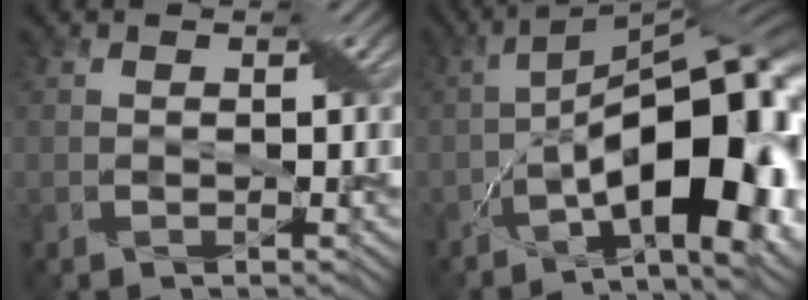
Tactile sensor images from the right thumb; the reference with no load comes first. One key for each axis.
{"total": 17.6, "fx": -5.3, "fy": 6.7, "fz": 15.5, "tx": -0.223, "ty": 0.005, "tz": -0.085}